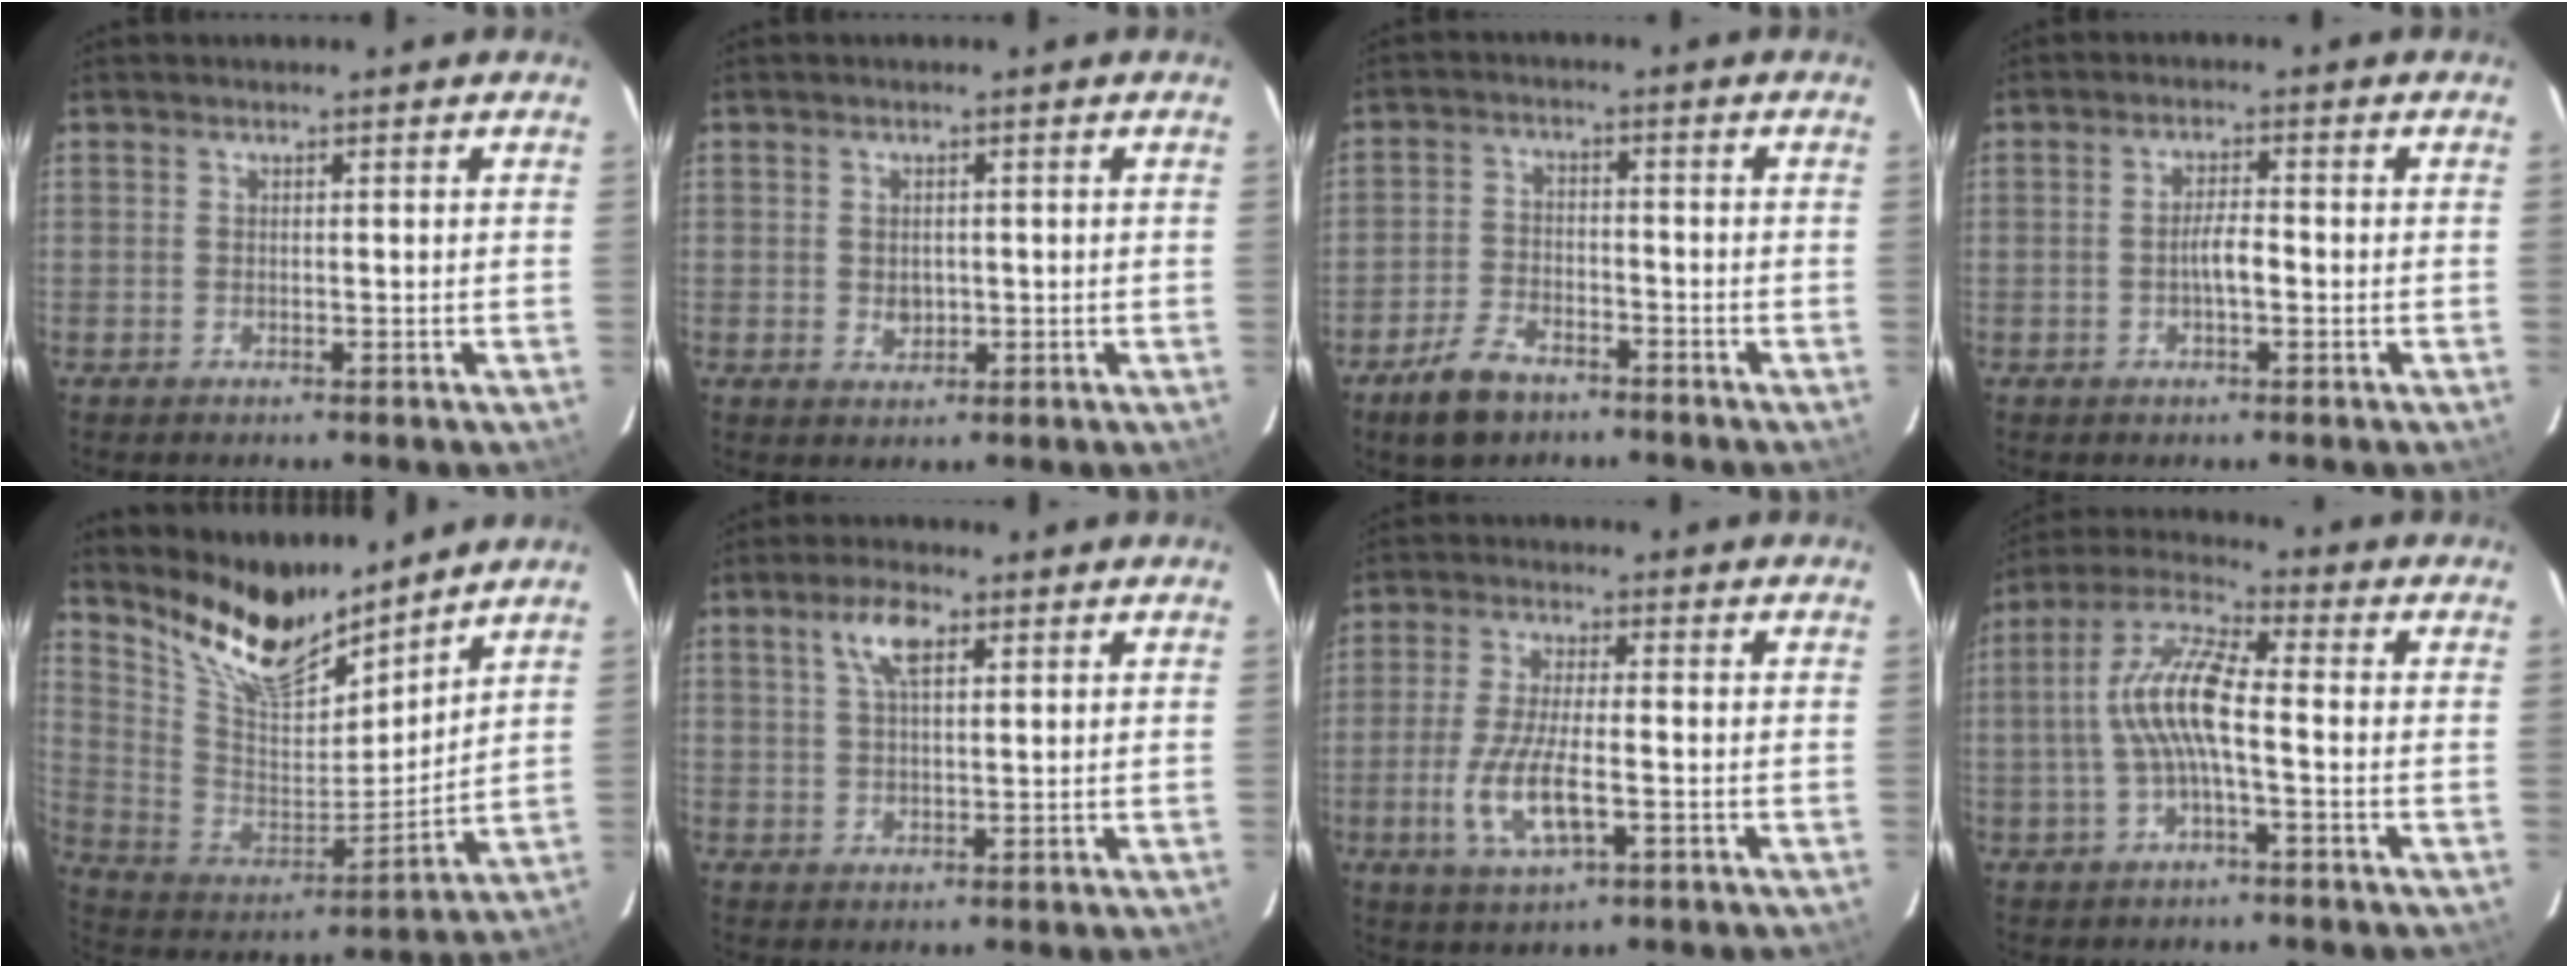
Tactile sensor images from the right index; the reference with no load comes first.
{"total": 2.5, "force": [-0.2, 2.1, 1.4], "torque": [-0.022, 0.001, 0.000]}
{"total": 7.6, "force": [-5.4, 4.0, 3.6], "torque": [-0.099, 0.006, -0.095]}
{"total": 3.2, "force": [-0.8, 0.8, 3.0], "torque": [-0.056, 0.005, -0.015]}
{"total": 16.1, "force": [13.5, 4.4, 7.5], "torque": [-0.155, -0.016, 0.259]}
{"total": 5.5, "force": [2.5, 2.1, 4.4], "torque": [-0.082, 0.011, 0.045]}
{"total": 9.9, "force": [-2.9, 3.1, 8.9], "torque": [-0.185, -0.014, -0.052]}
{"total": 10.3, "force": [-1.2, 2.3, 9.9], "torque": [-0.207, 0.015, -0.025]}